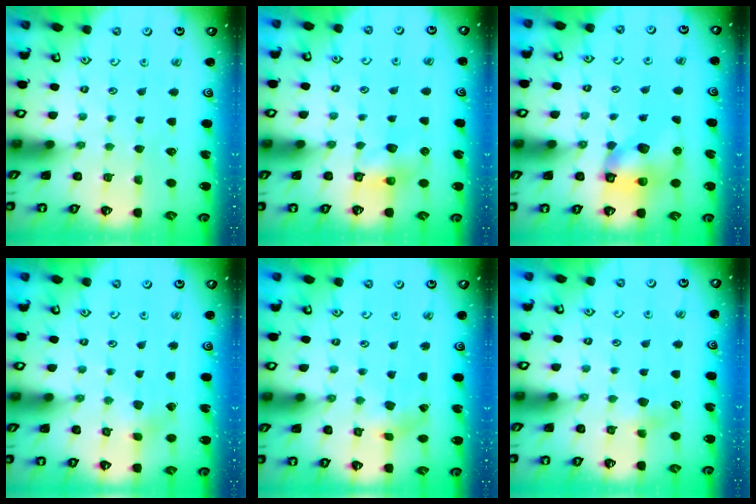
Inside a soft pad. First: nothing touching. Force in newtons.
{"total": 6.8, "press": 6.8, "slide": 0.2}
{"total": 9.9, "press": 9.8, "slide": 1.7}
{"total": 2.6, "press": 2.5, "slide": 0.4}
{"total": 1.8, "press": 1.8, "slide": 0.3}
{"total": 3.9, "press": 3.8, "slide": 0.5}